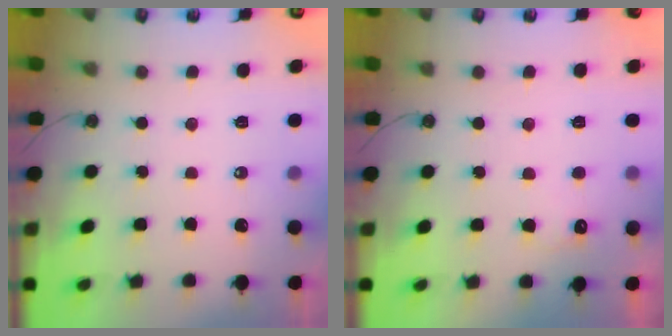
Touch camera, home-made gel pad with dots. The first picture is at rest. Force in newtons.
{"total": 3.9, "press": 3.7, "slide": 1.1}